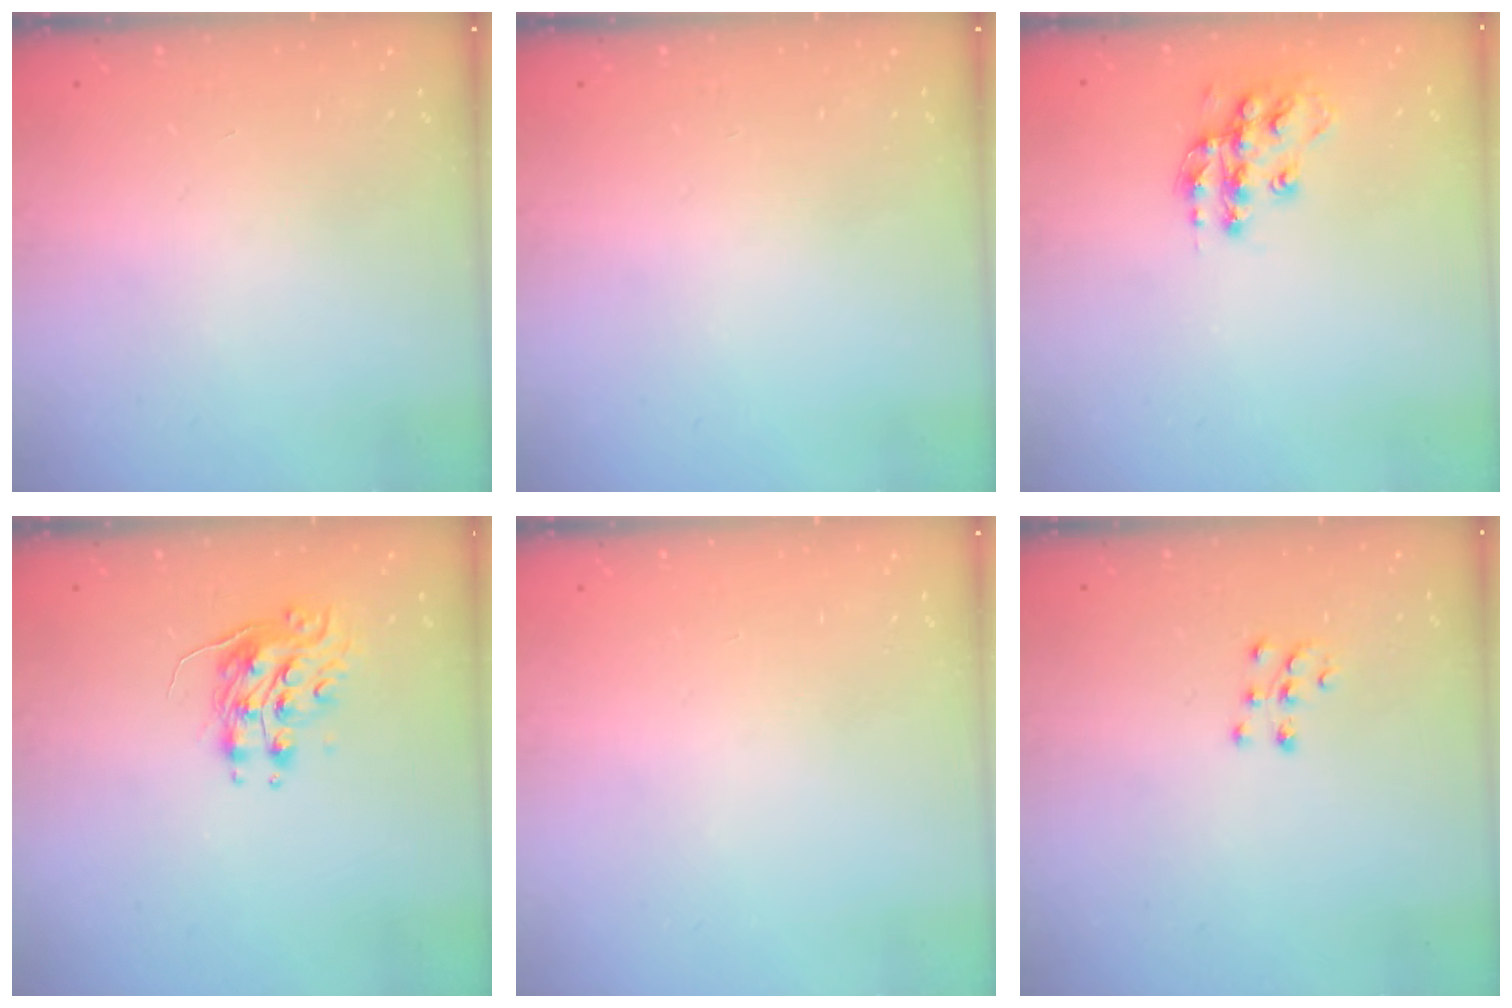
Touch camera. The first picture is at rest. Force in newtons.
{"total": 0.0}
{"total": 13.8, "press": 13.7, "slide": 0.8}
{"total": 8.2, "press": 8.2, "slide": 0.1}
{"total": 0.0}
{"total": 7.6, "press": 7.6, "slide": 0.5}